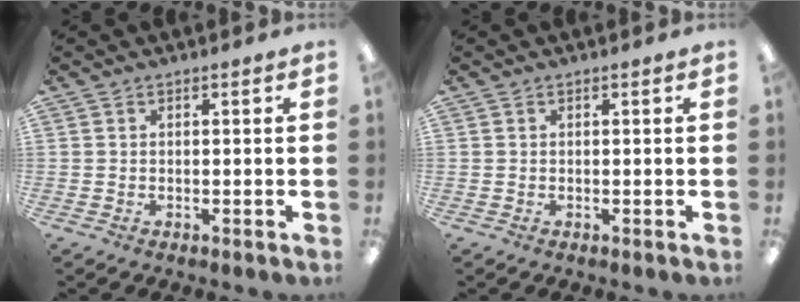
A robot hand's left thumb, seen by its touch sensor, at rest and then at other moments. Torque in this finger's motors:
{"motor_torque": [-0.01, 0.01, -0.03, 0.03, 0.00]}